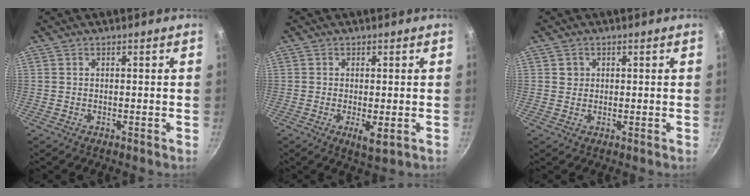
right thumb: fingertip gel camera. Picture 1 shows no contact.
{"total": 3.7, "force": [-0.8, 1.2, 3.4], "torque": [-0.058, -0.012, -0.010]}
{"total": 1.7, "force": [0.5, 1.6, 0.3], "torque": [0.004, 0.004, 0.006]}